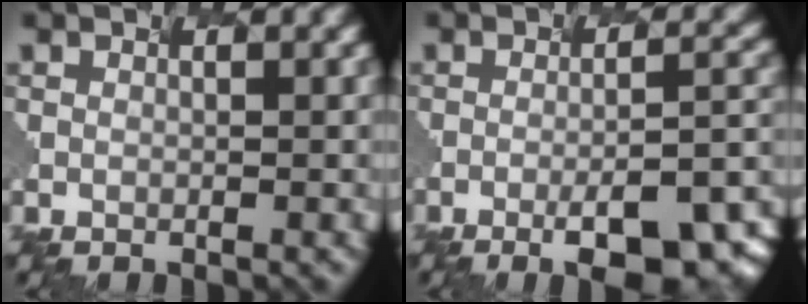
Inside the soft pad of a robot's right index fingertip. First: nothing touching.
{"total": 9.1, "force": [-5.1, 2.0, 7.3], "torque": [-0.113, -0.005, -0.048]}